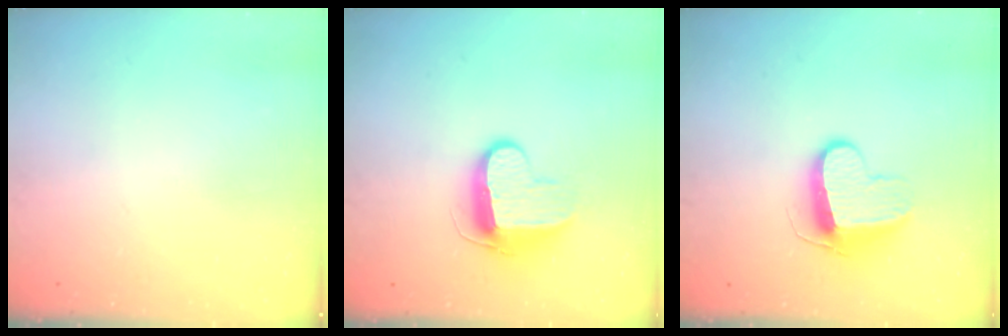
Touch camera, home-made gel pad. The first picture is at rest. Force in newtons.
{"total": 9.4, "press": 9.4, "slide": 0.7}
{"total": 9.9, "press": 9.9, "slide": 0.3}